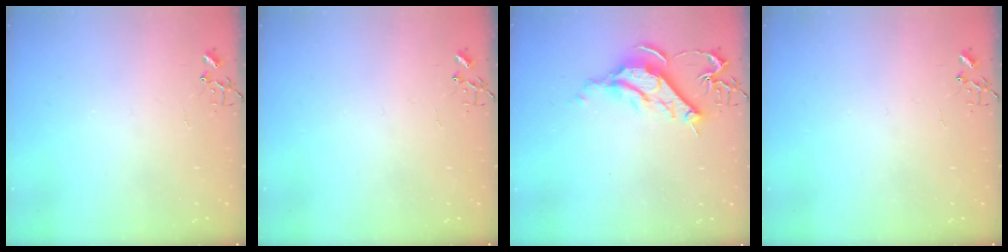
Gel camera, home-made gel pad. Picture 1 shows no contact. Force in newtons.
{"total": 0.0}
{"total": 12.1, "press": 12.0, "slide": 1.4}
{"total": 0.0}